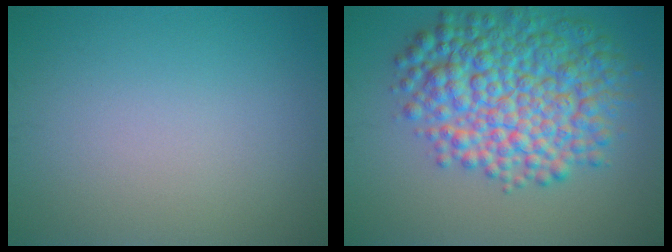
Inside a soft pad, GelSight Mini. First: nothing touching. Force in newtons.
{"total": 9.7, "press": 9.7, "slide": 0.1}